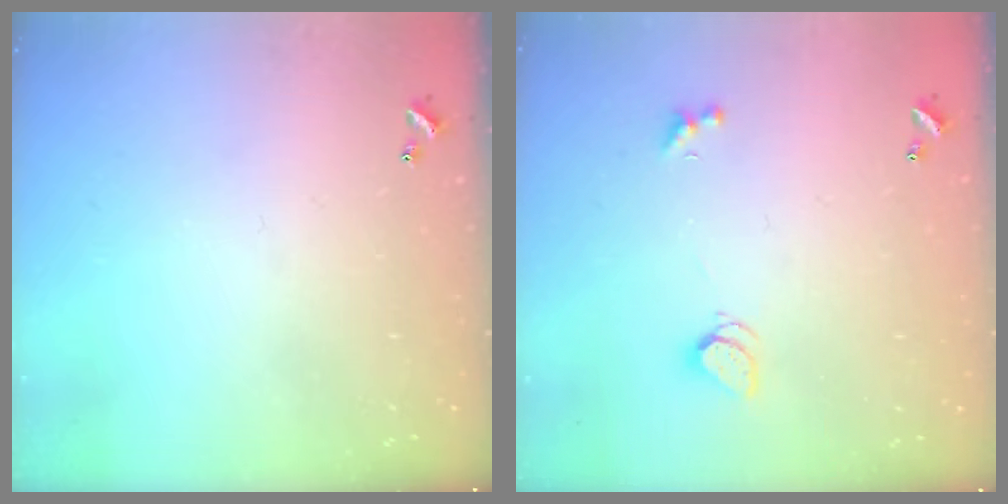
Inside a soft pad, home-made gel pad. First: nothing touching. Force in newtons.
{"total": 1.8, "press": 1.8, "slide": 0.5}